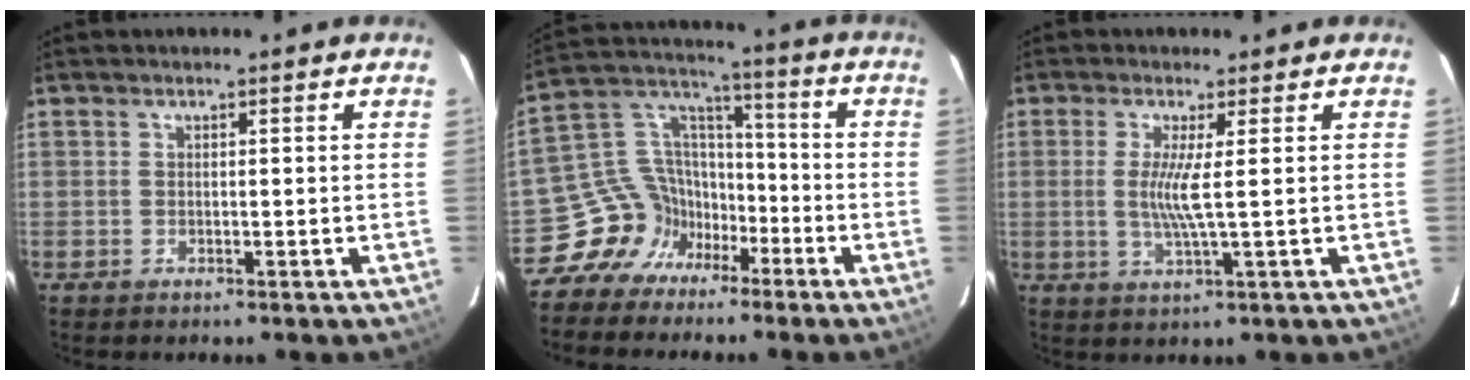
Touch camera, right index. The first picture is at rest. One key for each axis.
{"total": 10.8, "fx": -6.8, "fy": 8.2, "fz": 1.8, "tx": -0.041, "ty": 0.055, "tz": -0.124}
{"total": 4.8, "fx": 0.4, "fy": -0.7, "fz": 4.8, "tx": -0.096, "ty": -0.008, "tz": 0.004}